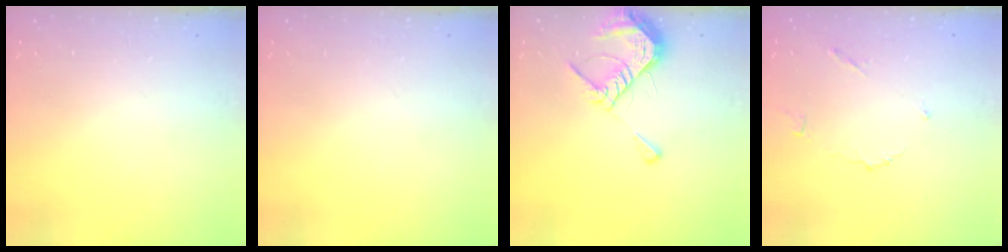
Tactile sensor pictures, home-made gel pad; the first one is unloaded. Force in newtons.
{"total": 0.0}
{"total": 8.5, "press": 8.5, "slide": 1.0}
{"total": 4.2, "press": 4.2, "slide": 0.6}